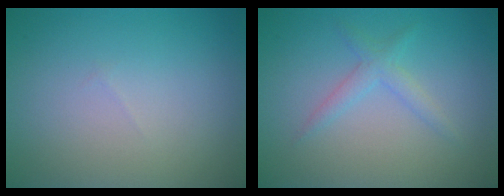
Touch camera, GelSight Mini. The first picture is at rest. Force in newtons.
{"total": 1.7, "press": 1.7, "slide": 0.1}